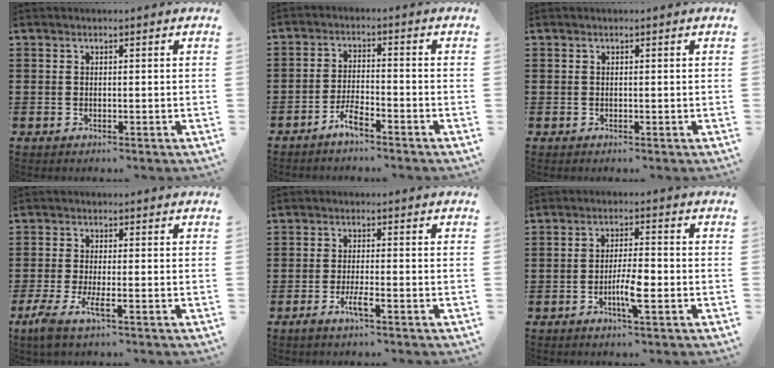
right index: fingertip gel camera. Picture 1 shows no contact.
{"total": 3.6, "force": [-2.9, 0.5, 2.0], "torque": [-0.043, 0.005, -0.058]}
{"total": 0.0}
{"total": 4.2, "force": [-2.0, 0.6, 3.7], "torque": [-0.082, -0.015, -0.039]}
{"total": 3.5, "force": [-1.8, 0.4, 3.0], "torque": [-0.063, -0.008, -0.036]}
{"total": 5.0, "force": [-1.7, 0.9, 4.7], "torque": [-0.092, -0.002, -0.034]}